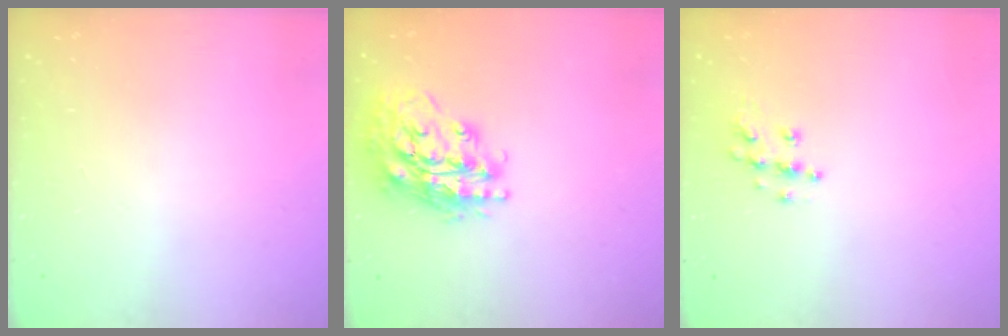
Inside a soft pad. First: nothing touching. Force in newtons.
{"total": 21.2, "press": 21.1, "slide": 2.1}
{"total": 7.4, "press": 7.4, "slide": 0.2}